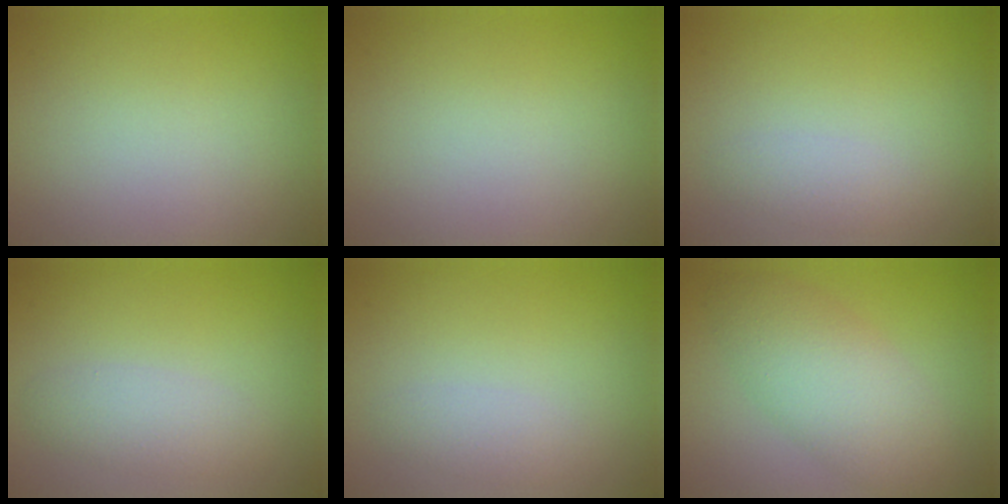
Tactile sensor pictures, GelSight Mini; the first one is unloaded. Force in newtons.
{"total": 0.0}
{"total": 1.4, "press": 1.4, "slide": 0.1}
{"total": 2.4, "press": 2.4, "slide": 0.1}
{"total": 1.4, "press": 1.4, "slide": 0.1}
{"total": 5.5, "press": 5.5, "slide": 0.3}